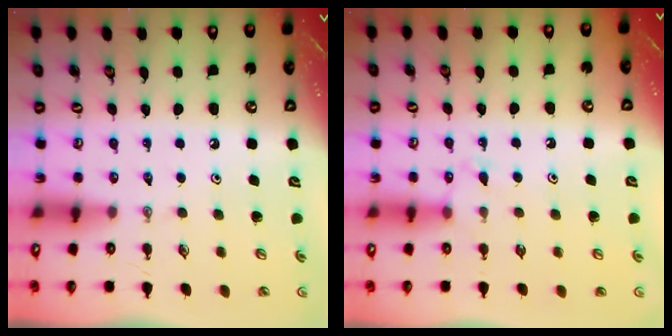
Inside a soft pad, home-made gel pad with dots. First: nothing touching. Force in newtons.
{"total": 6.6, "press": 6.5, "slide": 0.9}